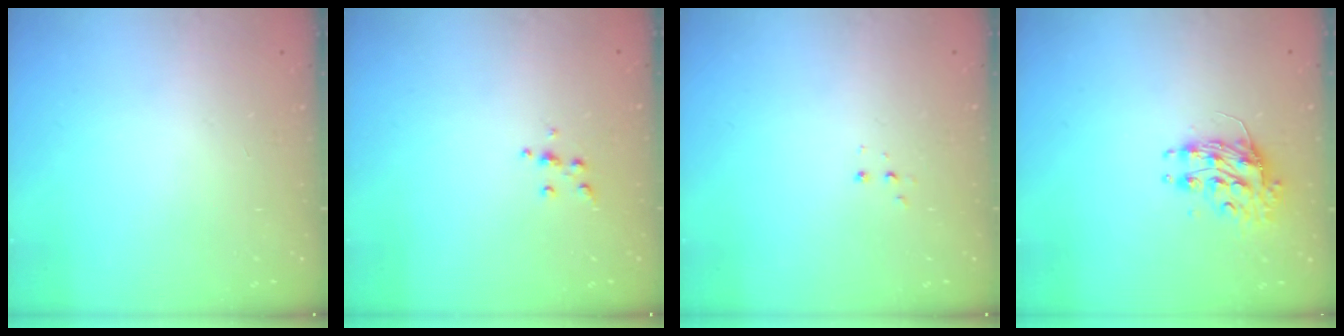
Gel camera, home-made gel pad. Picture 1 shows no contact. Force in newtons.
{"total": 4.5, "press": 4.5, "slide": 0.5}
{"total": 2.8, "press": 2.8, "slide": 0.5}
{"total": 10.4, "press": 10.3, "slide": 0.8}